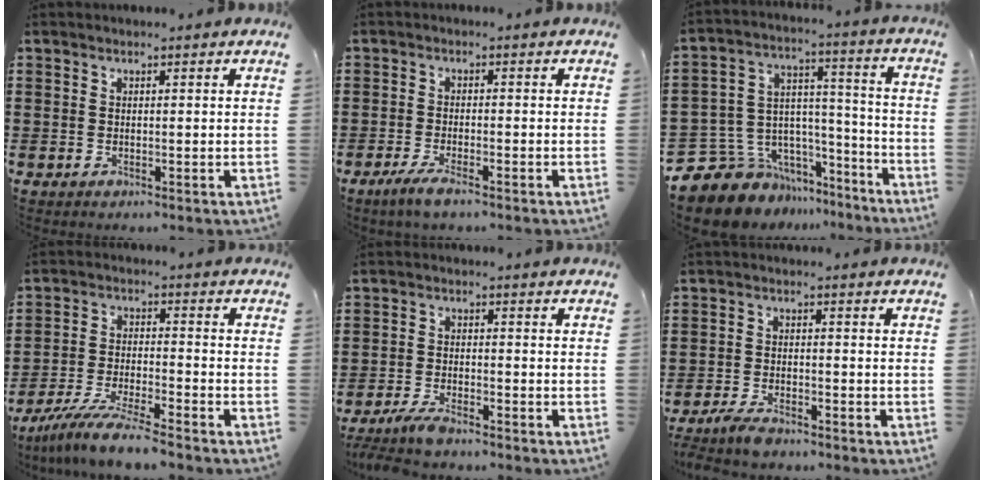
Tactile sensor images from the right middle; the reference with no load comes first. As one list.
[{"total": 2.9, "force": [-2.1, 0.2, 1.9], "torque": [-0.045, -0.004, -0.042]}, {"total": 9.3, "force": [-7.2, 5.8, 1.0], "torque": [-0.048, 0.003, -0.134]}, {"total": 7.6, "force": [-6.9, -0.3, 3.0], "torque": [-0.066, -0.008, -0.134]}, {"total": 3.4, "force": [-3.0, 0.4, 1.5], "torque": [-0.040, -0.002, -0.064]}, {"total": 3.1, "force": [-2.9, 0.5, 1.2], "torque": [-0.036, 0.000, -0.062]}]